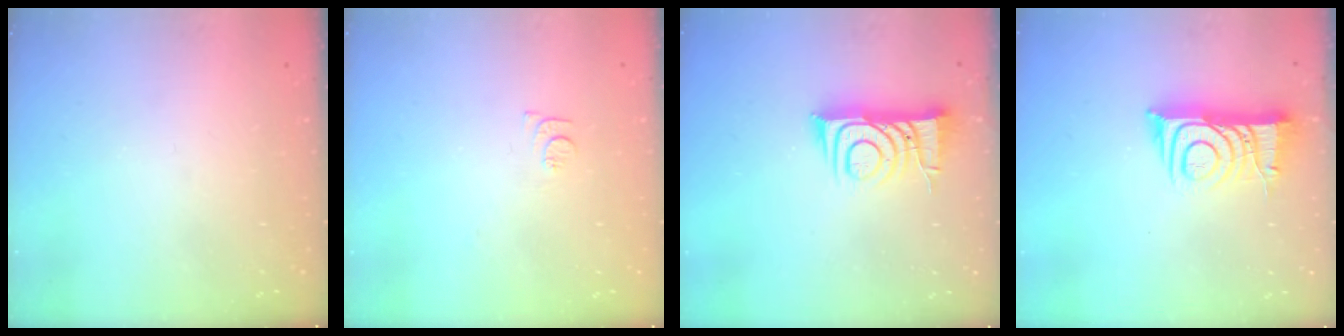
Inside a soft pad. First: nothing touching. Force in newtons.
{"total": 5.5, "press": 5.5, "slide": 0.5}
{"total": 9.2, "press": 9.2, "slide": 1.1}
{"total": 10.3, "press": 10.3, "slide": 1.1}